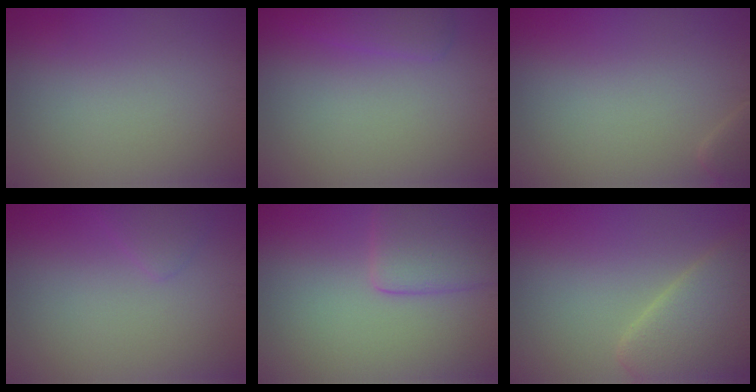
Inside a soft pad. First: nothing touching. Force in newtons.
{"total": 2.2, "press": 2.2, "slide": 0.0}
{"total": 1.2, "press": 1.2, "slide": 0.2}
{"total": 1.3, "press": 1.3, "slide": 0.1}
{"total": 4.1, "press": 4.1, "slide": 0.2}
{"total": 5.6, "press": 5.6, "slide": 0.5}